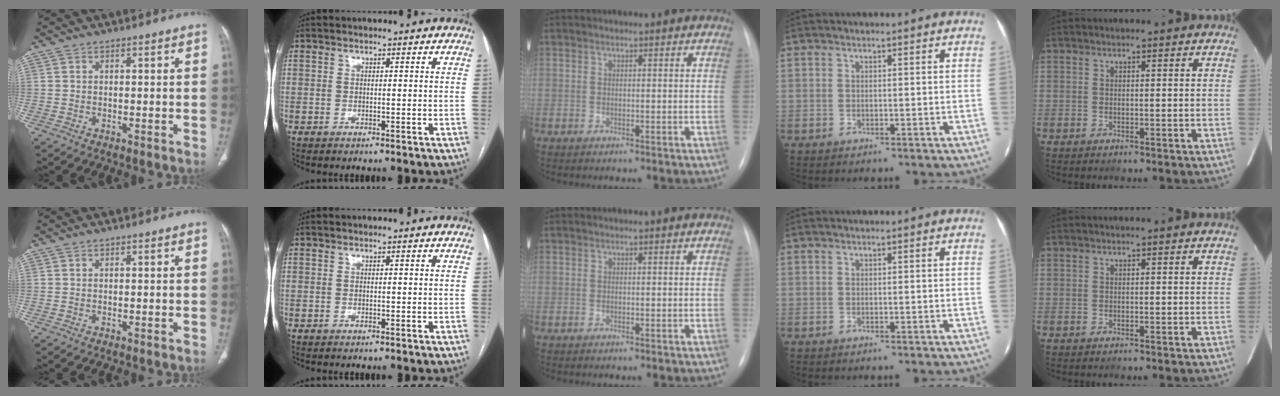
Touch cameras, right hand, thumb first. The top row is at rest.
{}